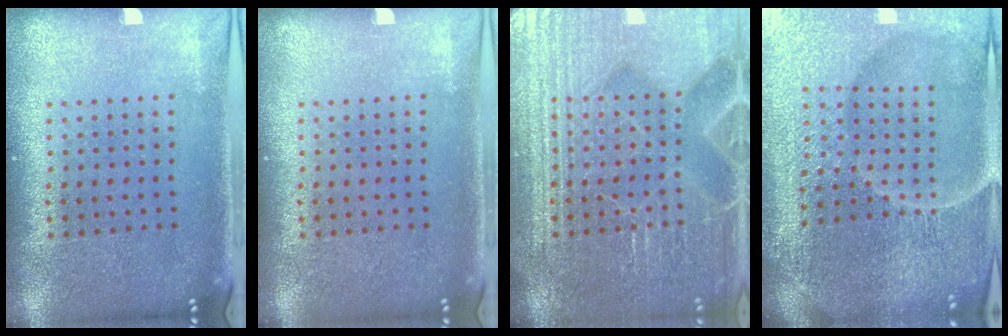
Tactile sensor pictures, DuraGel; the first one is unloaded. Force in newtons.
{"total": 0.0}
{"total": 7.5, "press": 7.5, "slide": 1.1}
{"total": 5.9, "press": 5.4, "slide": 2.4}